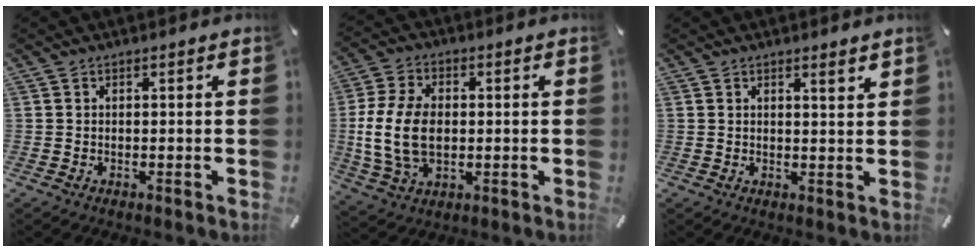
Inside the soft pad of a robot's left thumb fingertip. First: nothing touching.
{"total": 13.7, "force": [-0.6, 9.6, 9.8], "torque": [-0.214, 0.005, -0.009]}
{"total": 2.0, "force": [1.7, 0.2, 1.1], "torque": [-0.014, -0.008, 0.028]}